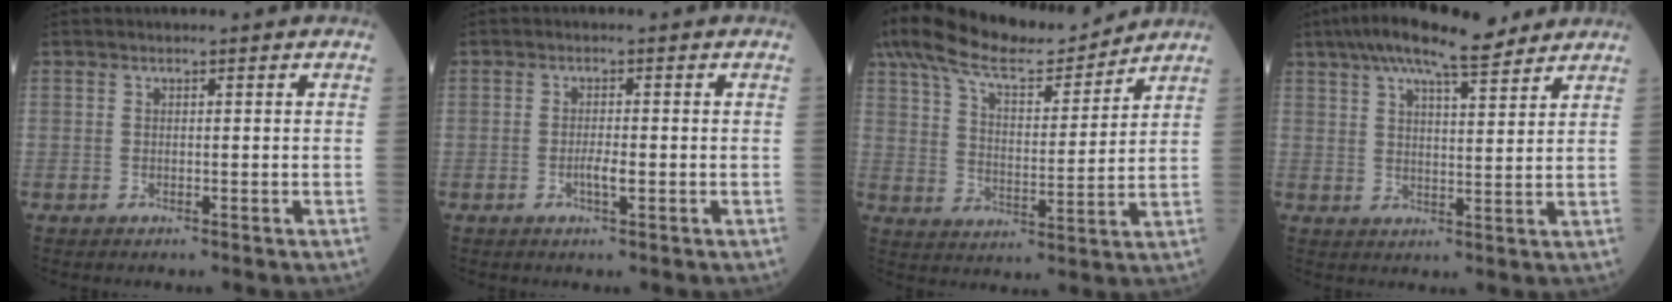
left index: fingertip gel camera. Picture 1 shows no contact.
{"total": 1.9, "force": [-0.6, 0.3, 1.7], "torque": [-0.035, 0.000, -0.010]}
{"total": 16.6, "force": [14.6, 3.1, 7.1], "torque": [-0.138, 0.021, 0.247]}
{"total": 13.2, "force": [10.4, 2.6, 7.8], "torque": [-0.134, 0.033, 0.161]}